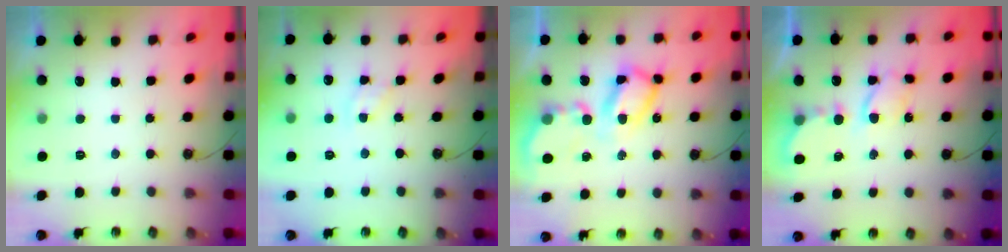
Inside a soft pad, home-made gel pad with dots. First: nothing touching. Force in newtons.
{"total": 3.3, "press": 3.3, "slide": 0.1}
{"total": 12.2, "press": 12.1, "slide": 1.1}
{"total": 6.0, "press": 6.0, "slide": 0.4}